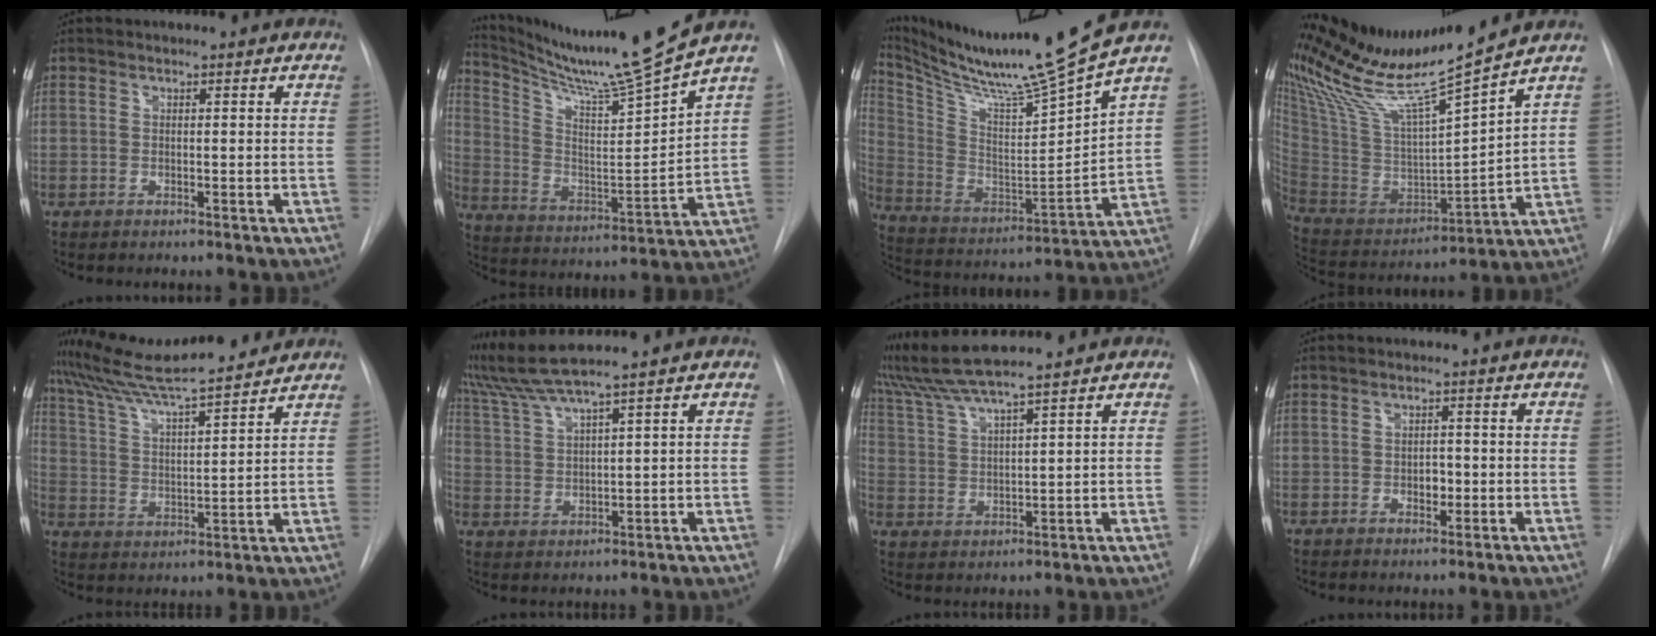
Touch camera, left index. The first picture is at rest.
{"total": 16.0, "force": [14.2, -2.8, 7.0], "torque": [-0.132, -0.050, 0.242]}
{"total": 20.6, "force": [17.4, -2.2, 10.7], "torque": [-0.199, -0.051, 0.296]}
{"total": 20.5, "force": [17.7, -1.5, 10.2], "torque": [-0.194, -0.046, 0.322]}
{"total": 16.1, "force": [14.7, 0.4, 6.6], "torque": [-0.120, 0.012, 0.242]}
{"total": 6.9, "force": [6.0, -2.3, 2.4], "torque": [-0.065, 0.002, 0.129]}
{"total": 9.4, "force": [8.3, -1.6, 4.1], "torque": [-0.085, 0.021, 0.160]}
{"total": 1.9, "force": [-0.4, 1.3, 1.3], "torque": [-0.017, 0.004, -0.004]}